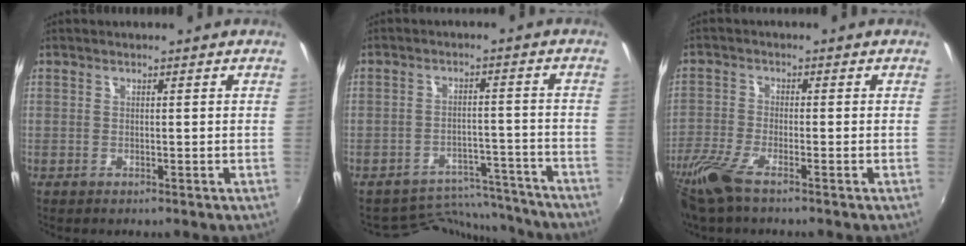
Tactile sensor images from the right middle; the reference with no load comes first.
{"total": 11.9, "force": [-11.4, 3.1, 0.5], "torque": [-0.016, 0.032, -0.155]}
{"total": 6.7, "force": [-4.7, 1.5, 4.5], "torque": [-0.116, -0.018, -0.097]}